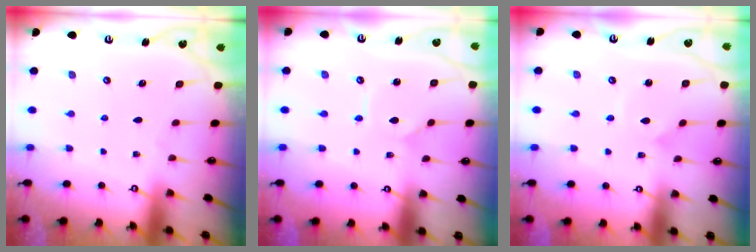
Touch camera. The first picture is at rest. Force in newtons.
{"total": 2.6, "press": 2.6, "slide": 0.3}
{"total": 1.6, "press": 1.6, "slide": 0.0}